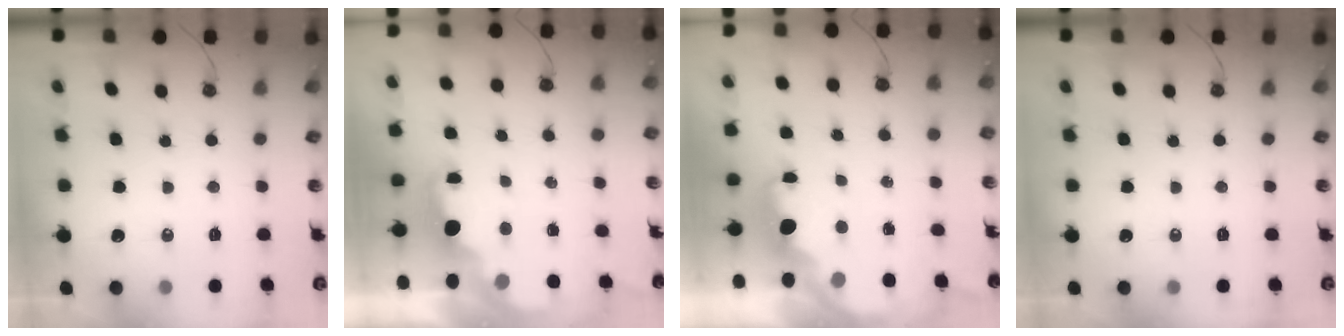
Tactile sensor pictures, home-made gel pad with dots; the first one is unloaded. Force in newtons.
{"total": 2.0, "press": 1.9, "slide": 0.8}
{"total": 2.2, "press": 2.1, "slide": 0.9}
{"total": 0.0}